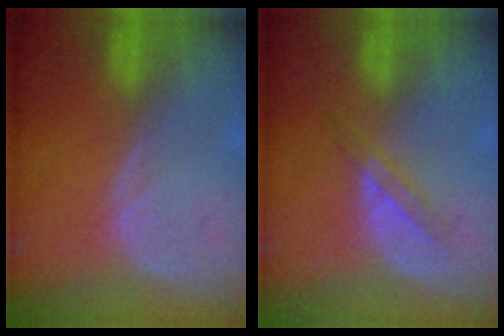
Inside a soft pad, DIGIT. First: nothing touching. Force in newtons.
{"total": 2.9, "press": 2.8, "slide": 1.0}